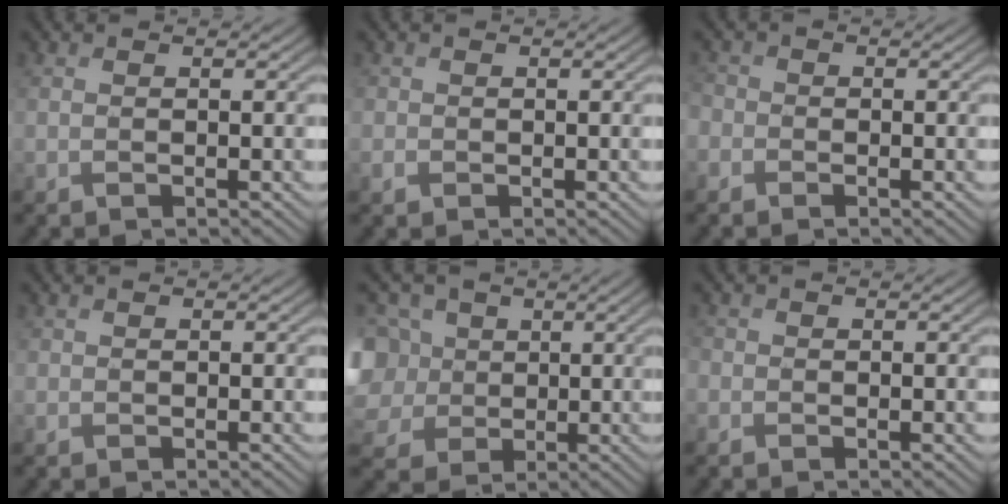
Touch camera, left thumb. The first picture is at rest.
{"total": 1.4, "force": [-0.3, 1.4, 0.2], "torque": [-0.003, -0.003, -0.011]}
{"total": 2.2, "force": [-1.0, 1.9, 0.5], "torque": [-0.015, -0.001, -0.032]}
{"total": 0.7, "force": [-0.2, 0.7, 0.0], "torque": [0.000, -0.004, -0.007]}
{"total": 11.4, "force": [1.4, 9.8, 5.8], "torque": [-0.208, 0.005, 0.010]}
{"total": 1.3, "force": [-0.6, 1.1, 0.2], "torque": [-0.002, -0.005, -0.017]}